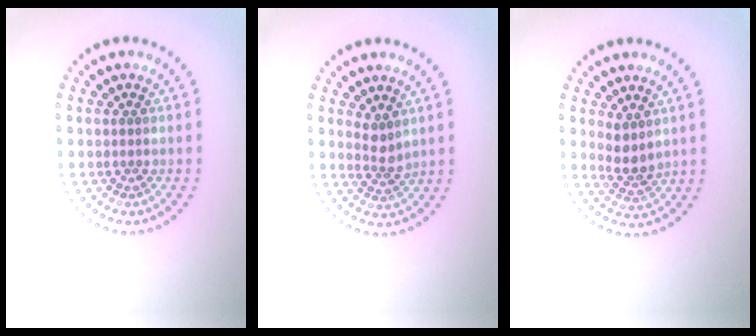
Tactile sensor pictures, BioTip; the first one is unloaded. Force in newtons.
{"total": 1.8, "press": 1.4, "slide": 1.2}
{"total": 2.4, "press": 1.9, "slide": 1.5}